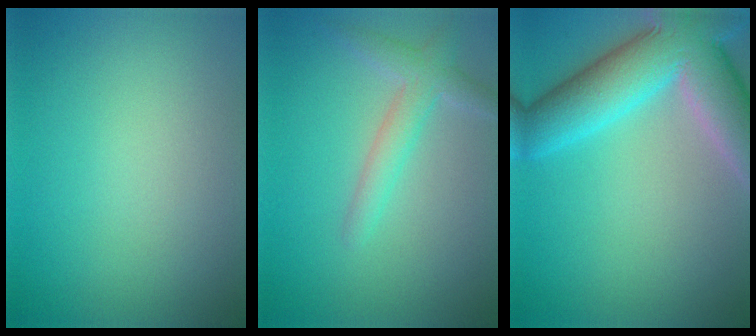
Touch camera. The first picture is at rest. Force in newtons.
{"total": 2.7, "press": 2.7, "slide": 0.3}
{"total": 10.0, "press": 10.0, "slide": 0.7}